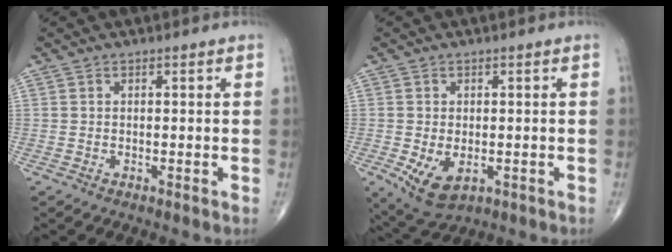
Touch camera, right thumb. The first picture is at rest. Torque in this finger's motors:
{"motor_torque": [-0.32, 0.26, -0.17, -0.12, 0.07]}